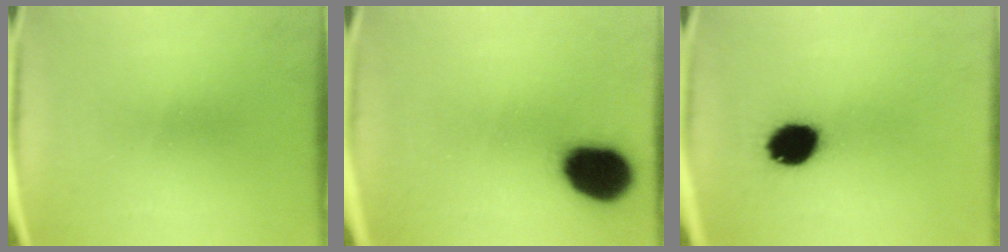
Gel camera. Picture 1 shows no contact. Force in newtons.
{"total": 15.2}
{"total": 12.1}